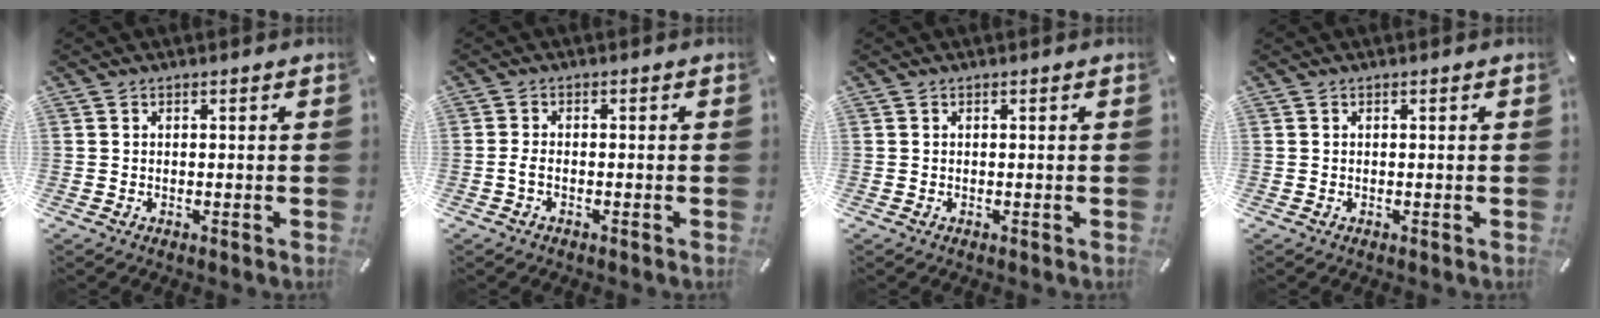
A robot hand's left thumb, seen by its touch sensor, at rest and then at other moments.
{"total": 2.1, "force": [-1.0, 1.0, 1.6], "torque": [-0.035, 0.003, -0.021]}
{"total": 0.0}
{"total": 0.0}